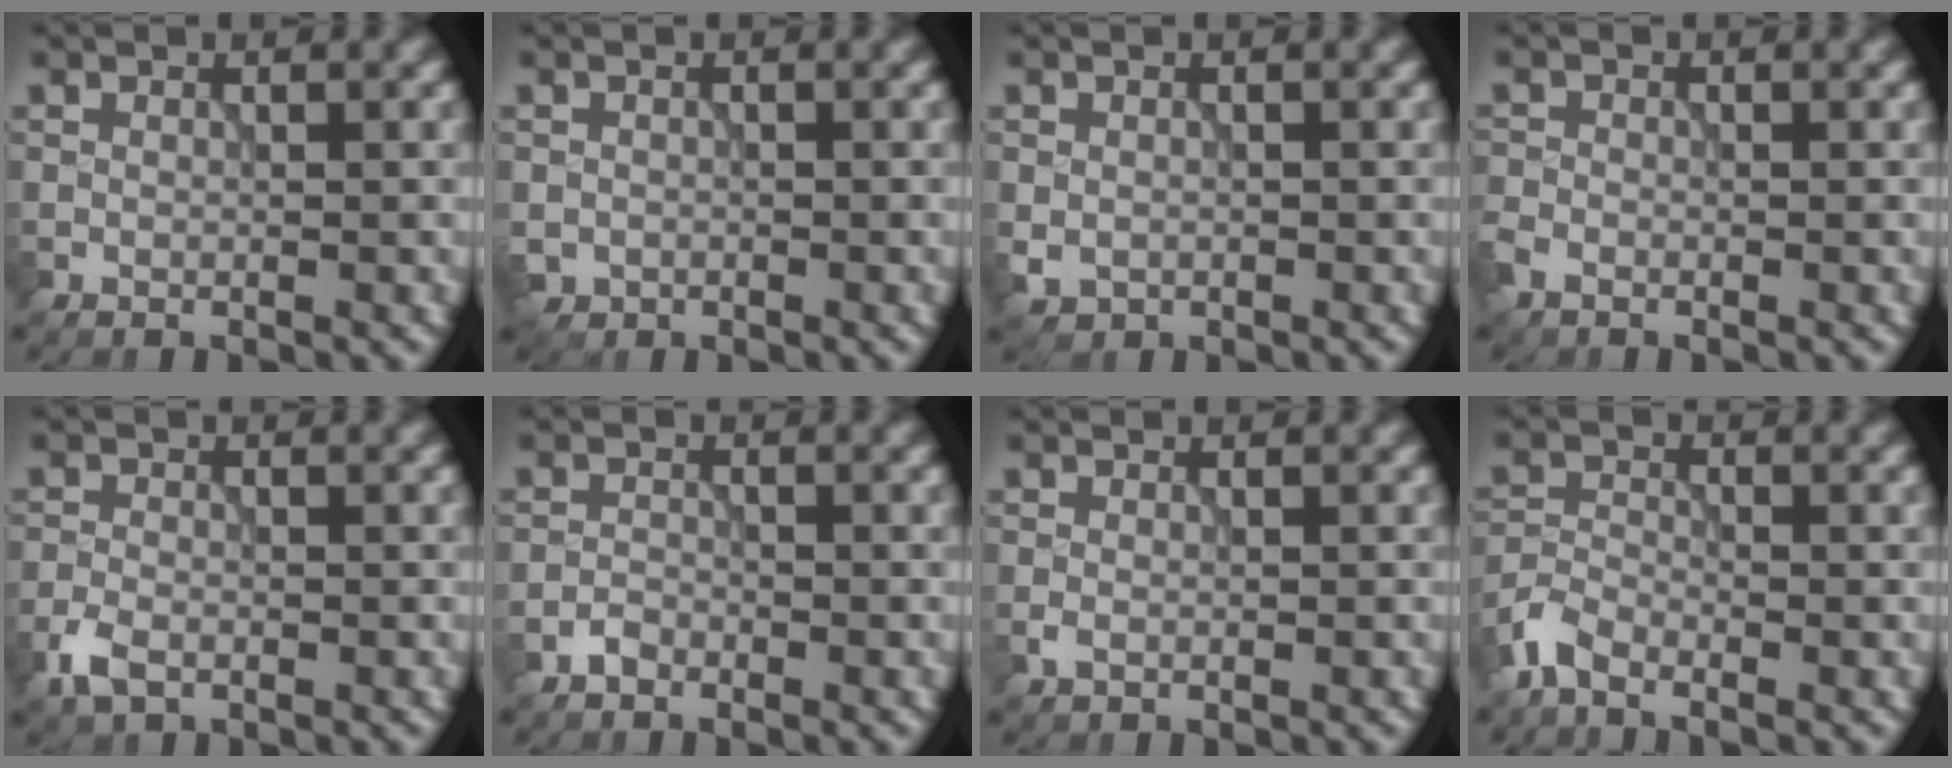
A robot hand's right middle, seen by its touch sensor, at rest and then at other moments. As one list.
[{"total": 1.4, "force": [-0.5, 1.2, 0.1], "torque": [0.004, -0.007, -0.014]}, {"total": 1.4, "force": [-0.3, 1.2, 0.5], "torque": [-0.009, -0.006, -0.006]}, {"total": 1.7, "force": [-1.2, 1.0, 0.7], "torque": [-0.018, -0.004, -0.034]}, {"total": 2.3, "force": [-1.4, 1.2, 1.4], "torque": [-0.032, -0.003, -0.034]}, {"total": 1.2, "force": [-1.0, 0.5, 0.3], "torque": [-0.003, 0.003, -0.022]}, {"total": 0.7, "force": [-0.3, 0.5, 0.5], "torque": [-0.014, -0.001, -0.006]}, {"total": 2.6, "force": [-2.0, 0.9, 1.3], "torque": [-0.028, 0.000, -0.053]}]